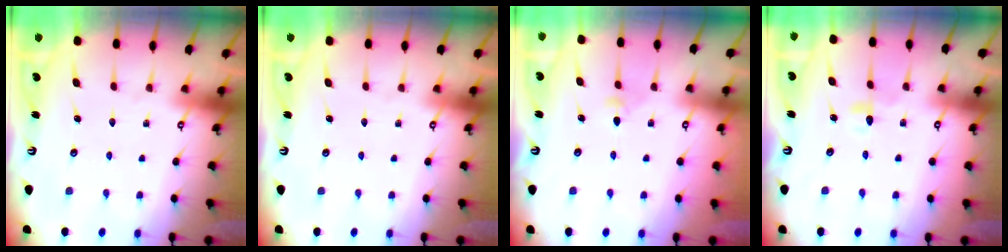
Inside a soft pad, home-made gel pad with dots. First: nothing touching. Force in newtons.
{"total": 0.0}
{"total": 2.8, "press": 2.7, "slide": 0.8}
{"total": 3.3, "press": 3.3, "slide": 0.6}